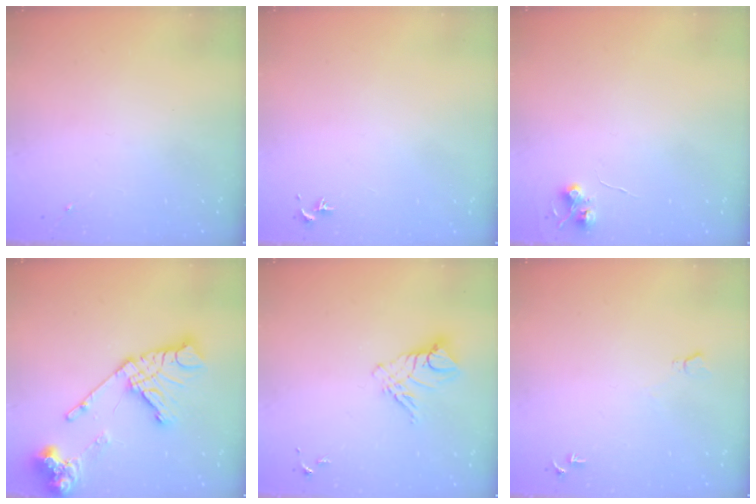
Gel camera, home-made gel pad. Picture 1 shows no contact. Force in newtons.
{"total": 0.7, "press": 0.5, "slide": 0.4}
{"total": 5.5, "press": 5.5, "slide": 0.5}
{"total": 20.4, "press": 20.3, "slide": 2.5}
{"total": 10.4, "press": 10.3, "slide": 0.7}
{"total": 5.8, "press": 5.8, "slide": 0.7}